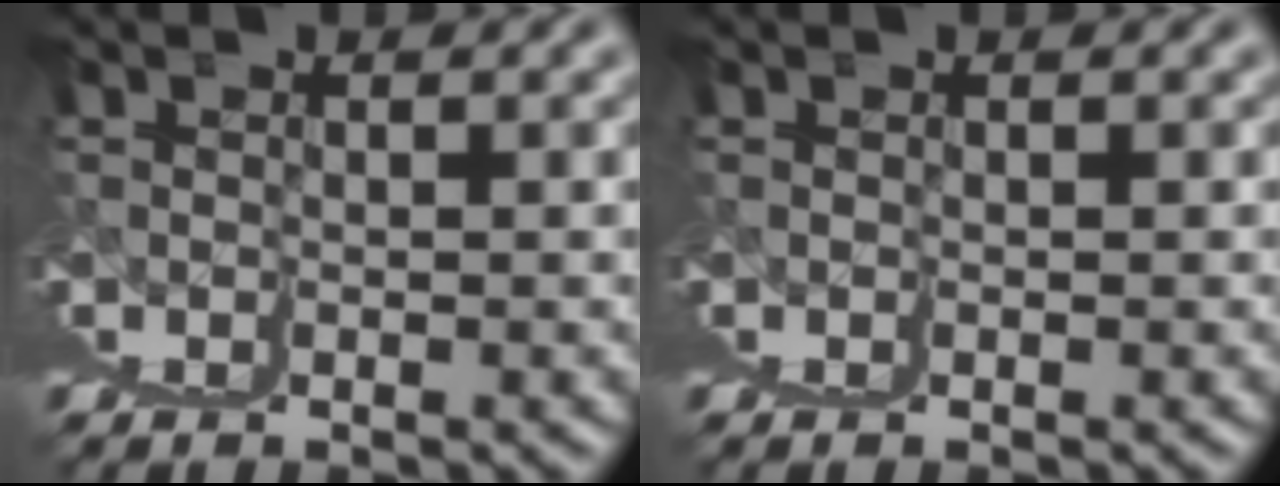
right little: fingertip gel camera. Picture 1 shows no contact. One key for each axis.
{"total": 0.0}